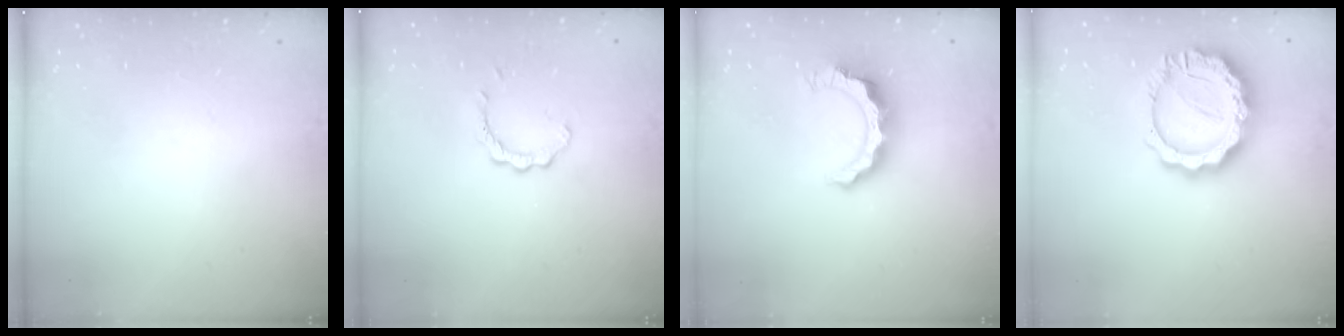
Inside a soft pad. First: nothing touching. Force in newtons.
{"total": 2.2, "press": 2.2, "slide": 0.2}
{"total": 10.3, "press": 10.3, "slide": 1.1}
{"total": 15.1, "press": 15.0, "slide": 1.0}